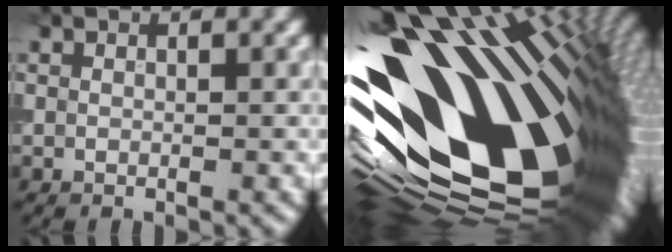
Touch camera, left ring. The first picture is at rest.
{"total": 20.0, "force": [0.3, 10.0, 17.2], "torque": [-0.300, -0.081, 0.025]}